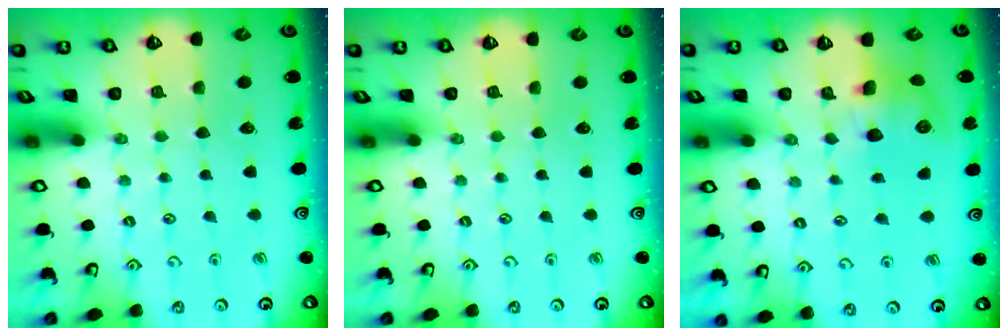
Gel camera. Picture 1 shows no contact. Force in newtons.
{"total": 0.0}
{"total": 8.2, "press": 8.1, "slide": 0.3}